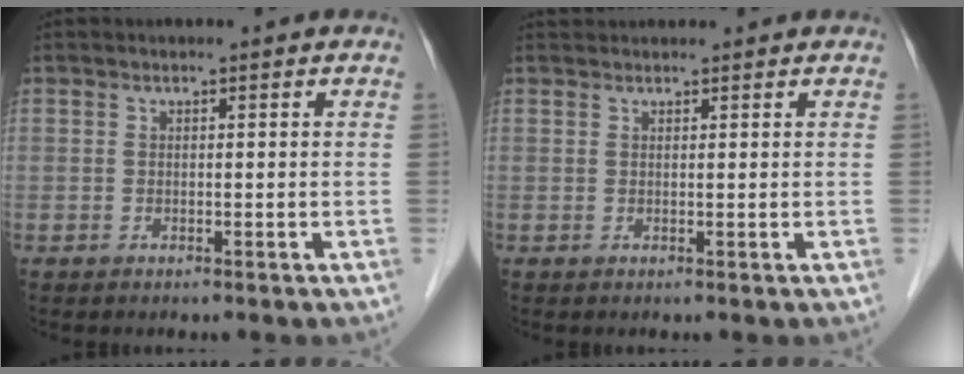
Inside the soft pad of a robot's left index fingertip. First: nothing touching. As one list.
[{"total": 2.7, "force": [2.6, 0.4, 0.2], "torque": [-0.006, 0.032, 0.044]}]